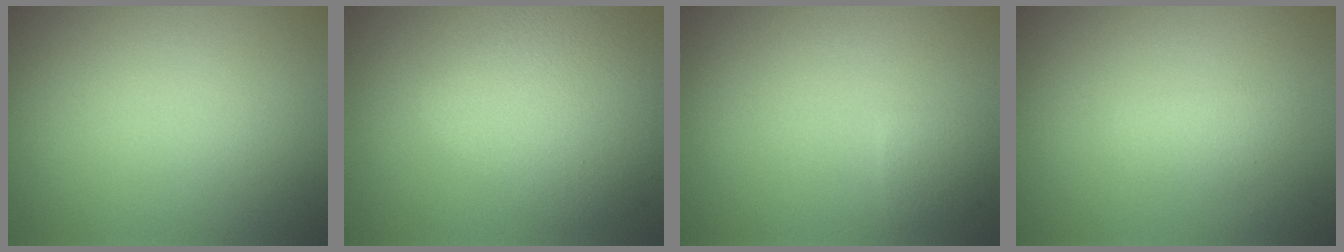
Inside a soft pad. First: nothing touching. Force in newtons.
{"total": 6.6, "press": 6.6, "slide": 0.1}
{"total": 1.2, "press": 1.2, "slide": 0.1}
{"total": 1.2, "press": 1.2, "slide": 0.0}